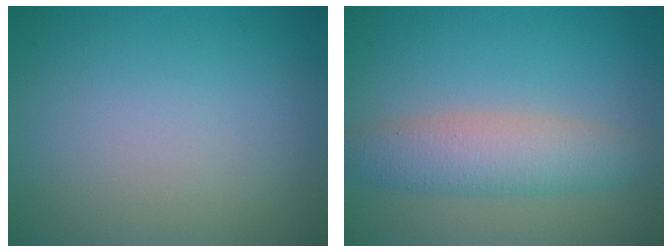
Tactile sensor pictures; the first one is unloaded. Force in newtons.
{"total": 4.6, "press": 4.6, "slide": 0.1}